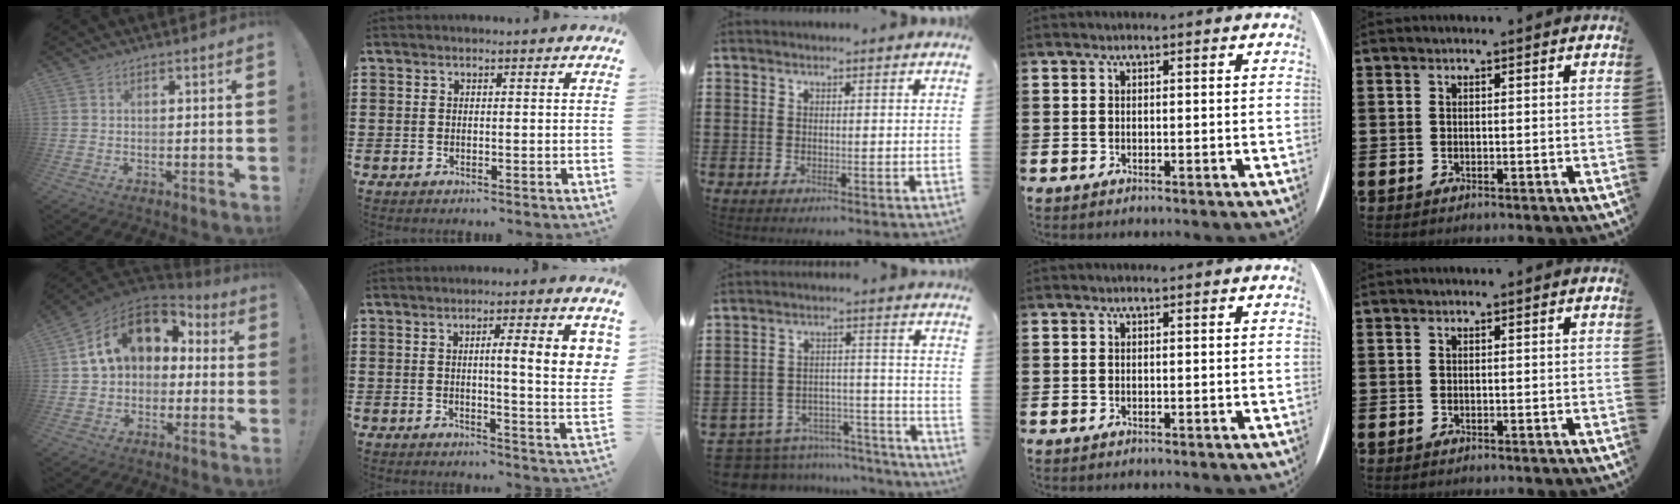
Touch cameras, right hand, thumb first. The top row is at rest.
{"thumb": {"total": 16.6, "force": [5.8, 11.3, 10.7], "torque": [-0.169, -0.006, 0.105]}, "index": {"total": 8.0, "force": [2.0, 0.7, 7.7], "torque": [-0.121, -0.007, 0.024]}, "middle": {"total": 6.9, "force": [-6.6, 1.9, 1.2], "torque": [-0.028, 0.017, -0.131]}}